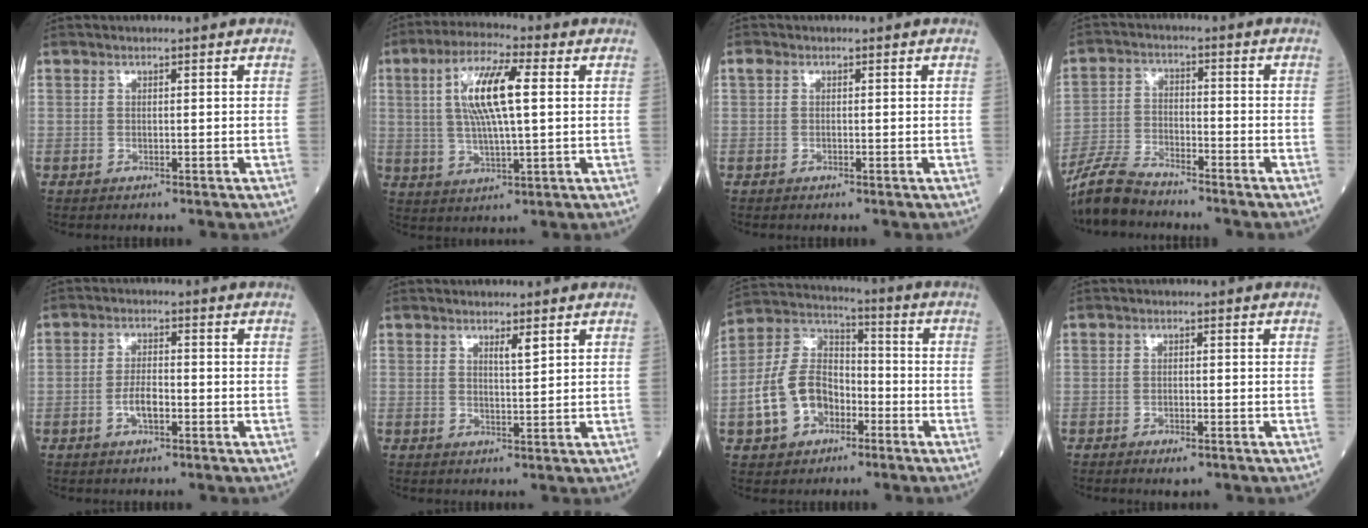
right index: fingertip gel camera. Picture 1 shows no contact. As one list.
[{"total": 11.0, "force": [2.3, 2.1, 10.6], "torque": [-0.209, 0.013, 0.041]}, {"total": 0.7, "force": [-0.2, 0.4, 0.5], "torque": [-0.012, 0.001, -0.004]}, {"total": 10.0, "force": [-9.1, 2.0, 3.4], "torque": [-0.074, -0.015, -0.177]}, {"total": 3.5, "force": [-1.3, 1.2, 3.0], "torque": [-0.059, 0.003, -0.023]}, {"total": 1.0, "force": [0.7, -0.1, 0.7], "torque": [-0.014, -0.006, 0.013]}, {"total": 11.6, "force": [-4.3, 8.1, 7.2], "torque": [-0.173, 0.028, -0.077]}, {"total": 2.2, "force": [-1.4, 0.7, 1.6], "torque": [-0.024, -0.002, -0.017]}]